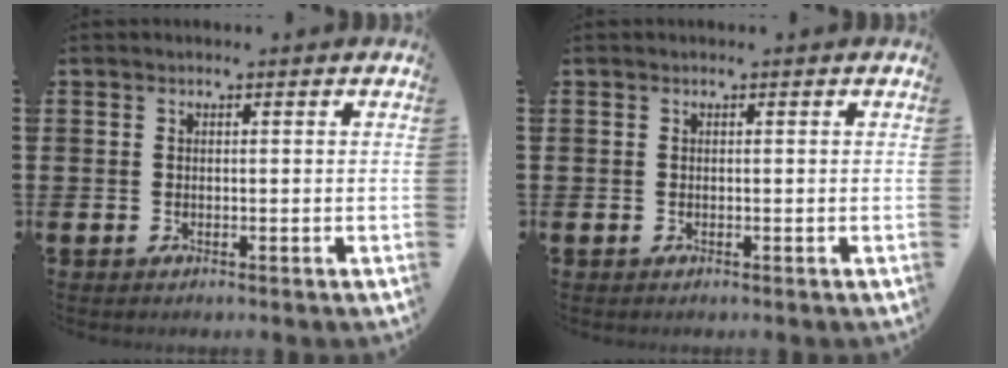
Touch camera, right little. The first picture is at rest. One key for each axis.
{"total": 0.0}